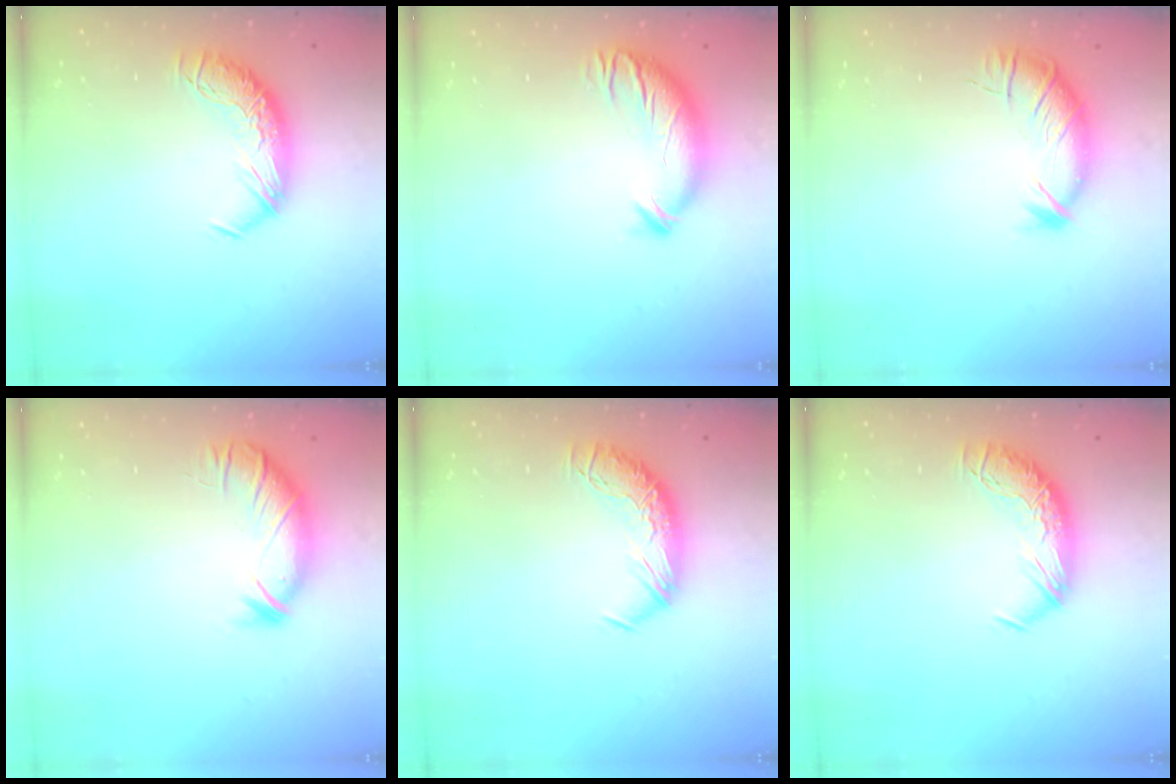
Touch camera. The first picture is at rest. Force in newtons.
{"total": 3.8, "press": 3.0, "slide": 2.3}
{"total": 3.8, "press": 3.8, "slide": 0.7}
{"total": 3.1, "press": 3.0, "slide": 0.8}
{"total": 0.0}
{"total": 0.0}